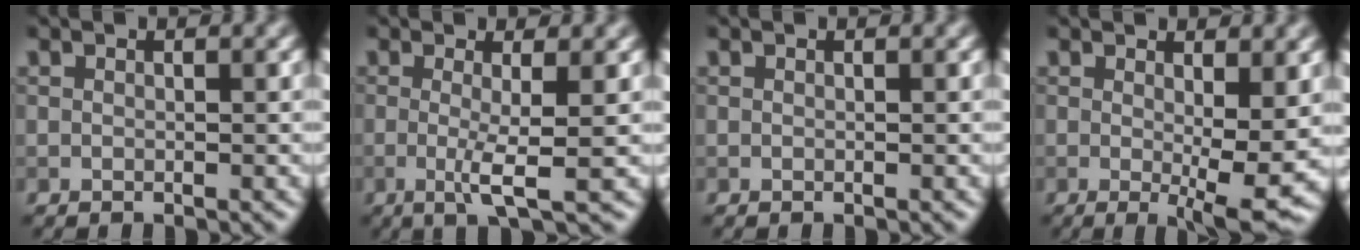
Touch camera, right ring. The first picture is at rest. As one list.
[{"total": 3.2, "force": [-0.3, 0.4, 3.1], "torque": [-0.059, -0.004, -0.005]}, {"total": 0.0}, {"total": 5.8, "force": [-0.2, 1.1, 5.7], "torque": [-0.085, -0.009, 0.003]}]